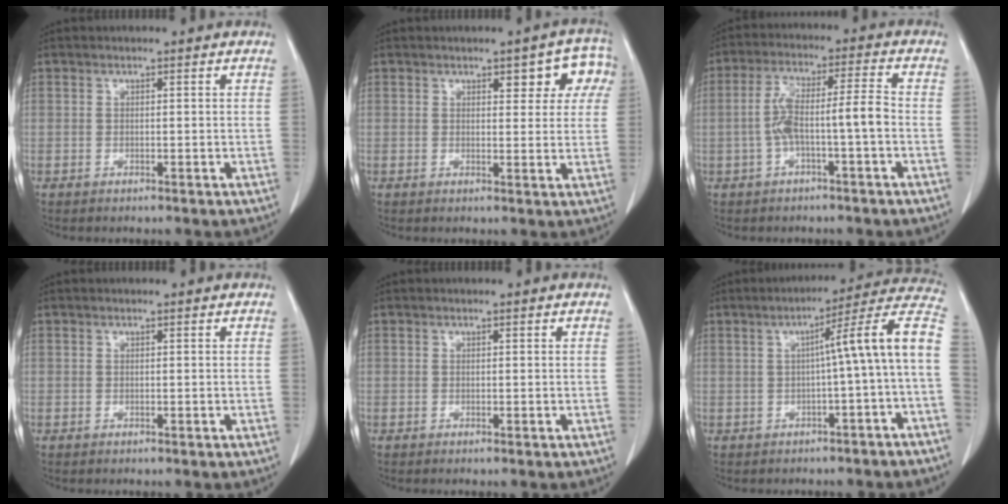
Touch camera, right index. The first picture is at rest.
{"total": 6.0, "force": [2.7, 2.7, 4.7], "torque": [-0.038, 0.017, 0.027]}
{"total": 7.7, "force": [-1.8, 0.5, 7.4], "torque": [-0.144, 0.029, -0.029]}
{"total": 0.0}
{"total": 0.0}
{"total": 10.8, "force": [-1.0, -1.1, 10.7], "torque": [-0.133, 0.031, -0.023]}